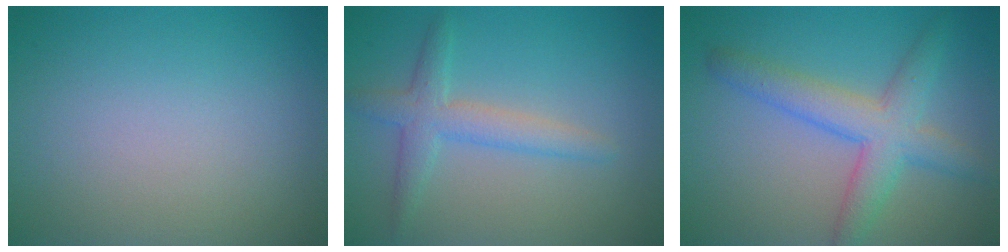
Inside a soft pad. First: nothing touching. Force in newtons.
{"total": 3.1, "press": 3.1, "slide": 0.1}
{"total": 4.9, "press": 4.9, "slide": 0.1}